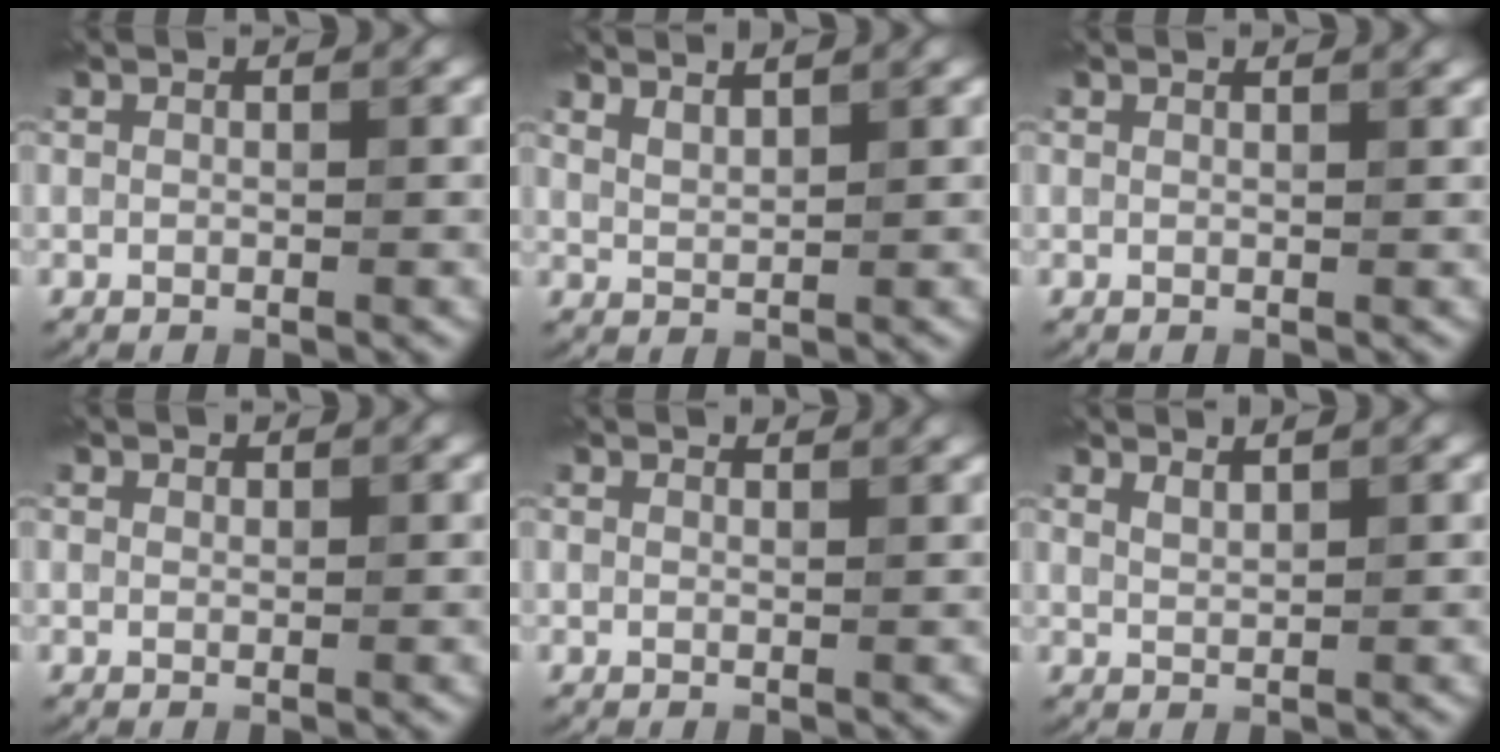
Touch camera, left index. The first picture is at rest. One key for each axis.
{"total": 2.0, "fx": 1.8, "fy": 0.4, "fz": 0.8, "tx": -0.010, "ty": 0.005, "tz": 0.031}
{"total": 1.4, "fx": 1.1, "fy": 0.4, "fz": 0.6, "tx": -0.004, "ty": 0.001, "tz": 0.007}
{"total": 0.5, "fx": 0.4, "fy": 0.3, "fz": 0.0, "tx": 0.002, "ty": 0.000, "tz": 0.008}
{"total": 1.3, "fx": 1.3, "fy": 0.1, "fz": 0.3, "tx": -0.006, "ty": -0.001, "tz": 0.014}
{"total": 1.5, "fx": 1.3, "fy": 0.3, "fz": 0.6, "tx": -0.003, "ty": 0.001, "tz": 0.021}